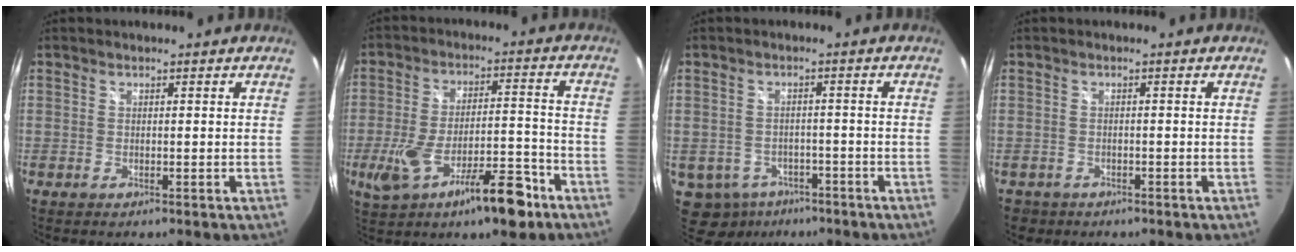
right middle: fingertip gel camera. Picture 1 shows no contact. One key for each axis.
{"total": 15.0, "fx": -7.9, "fy": 4.8, "fz": 11.8, "tx": -0.223, "ty": -0.008, "tz": -0.118}
{"total": 9.2, "fx": -5.1, "fy": 6.8, "fz": 3.7, "tx": -0.106, "ty": -0.010, "tz": -0.063}
{"total": 2.4, "fx": -1.6, "fy": 1.7, "fz": 0.6, "tx": -0.021, "ty": -0.008, "tz": -0.022}